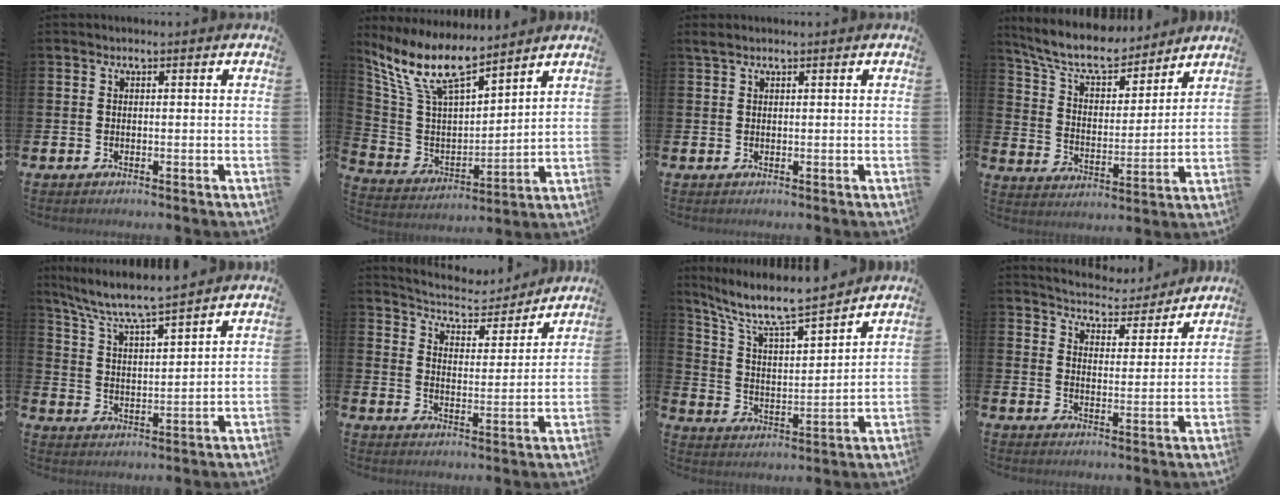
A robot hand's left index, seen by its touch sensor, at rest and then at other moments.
{"total": 10.9, "force": [9.0, 2.8, 5.5], "torque": [-0.142, -0.048, 0.158]}
{"total": 1.1, "force": [0.9, 0.3, 0.5], "torque": [-0.005, 0.000, 0.014]}
{"total": 9.1, "force": [8.2, 2.6, 3.0], "torque": [-0.090, -0.054, 0.143]}
{"total": 7.2, "force": [6.7, 0.4, 2.6], "torque": [-0.075, -0.042, 0.115]}
{"total": 5.7, "force": [5.5, 1.2, 0.7], "torque": [-0.035, -0.048, 0.091]}
{"total": 9.1, "force": [8.1, 1.0, 3.9], "torque": [-0.099, -0.056, 0.135]}
{"total": 5.4, "force": [5.3, 1.0, 0.1], "torque": [-0.019, -0.044, 0.091]}